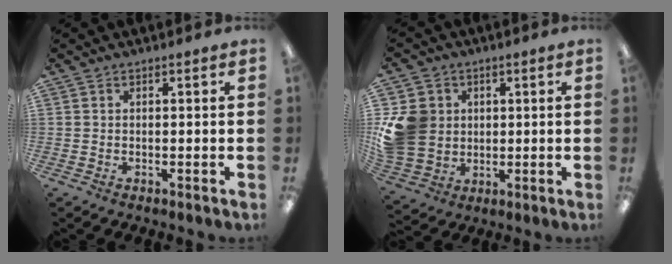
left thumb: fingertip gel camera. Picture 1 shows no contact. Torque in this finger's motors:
{"motor_torque": [0.89, 1.34, 0.01, 0.03, 0.08]}